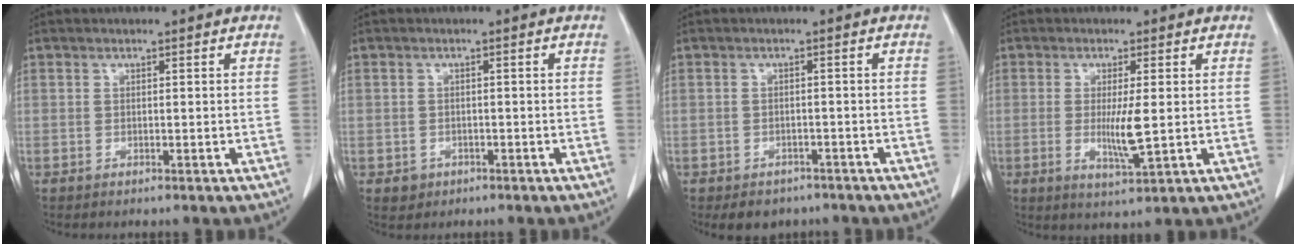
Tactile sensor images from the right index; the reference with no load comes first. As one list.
[{"total": 1.9, "force": [-0.8, 1.7, 0.2], "torque": [0.003, 0.007, -0.007]}, {"total": 4.7, "force": [-3.6, 2.8, 0.9], "torque": [-0.005, 0.008, -0.045]}, {"total": 5.3, "force": [-0.2, 0.4, 5.2], "torque": [-0.097, -0.012, -0.003]}]